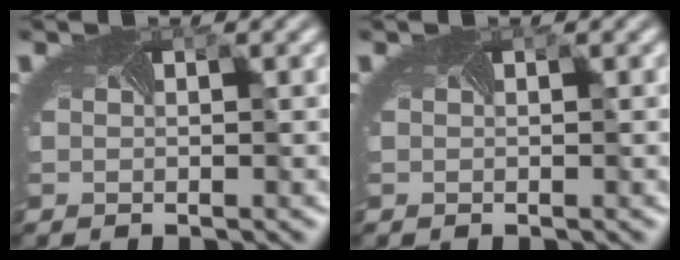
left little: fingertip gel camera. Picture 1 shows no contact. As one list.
[{"total": 0.0}]